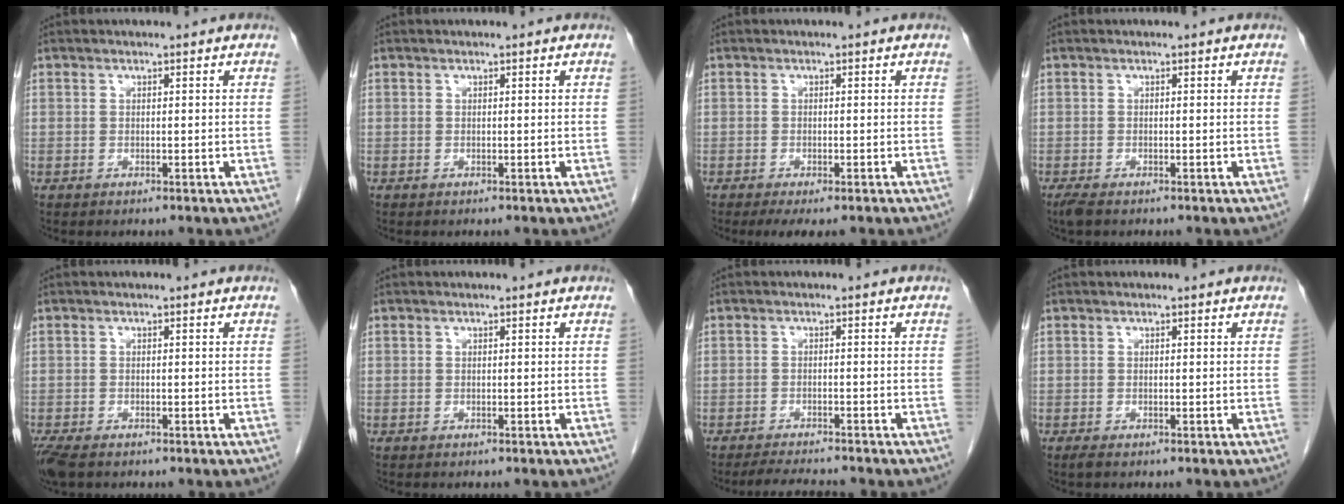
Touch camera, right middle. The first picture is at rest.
{"total": 0.0}
{"total": 3.7, "force": [-2.6, 1.0, 2.4], "torque": [-0.039, -0.011, -0.036]}
{"total": 1.9, "force": [-1.4, 0.6, 1.2], "torque": [-0.028, -0.007, -0.025]}
{"total": 4.5, "force": [-3.2, 1.8, 2.5], "torque": [-0.053, -0.013, -0.057]}
{"total": 0.0}
{"total": 5.2, "force": [-4.8, 0.1, 1.8], "torque": [-0.032, -0.018, -0.077]}
{"total": 0.6, "force": [-0.4, 0.0, 0.4], "torque": [-0.010, -0.003, -0.007]}